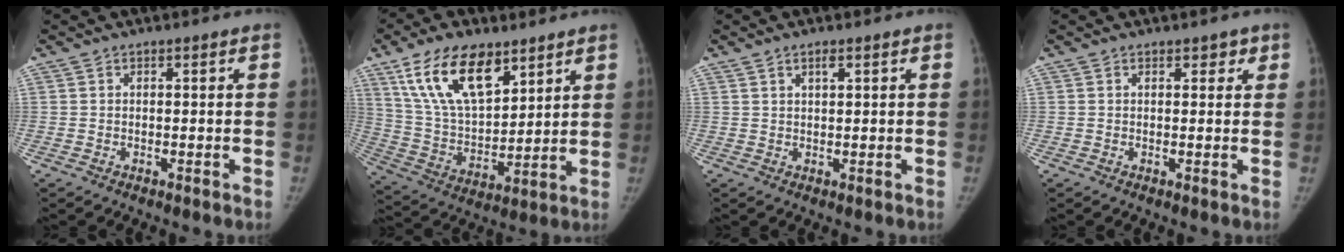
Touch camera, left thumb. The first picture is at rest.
{"total": 17.8, "force": [10.3, 8.6, 11.7], "torque": [-0.176, -0.041, 0.199]}
{"total": 1.6, "force": [1.0, 0.5, 1.2], "torque": [-0.018, 0.000, 0.016]}
{"total": 1.7, "force": [1.0, 1.0, 0.9], "torque": [0.006, -0.002, 0.008]}